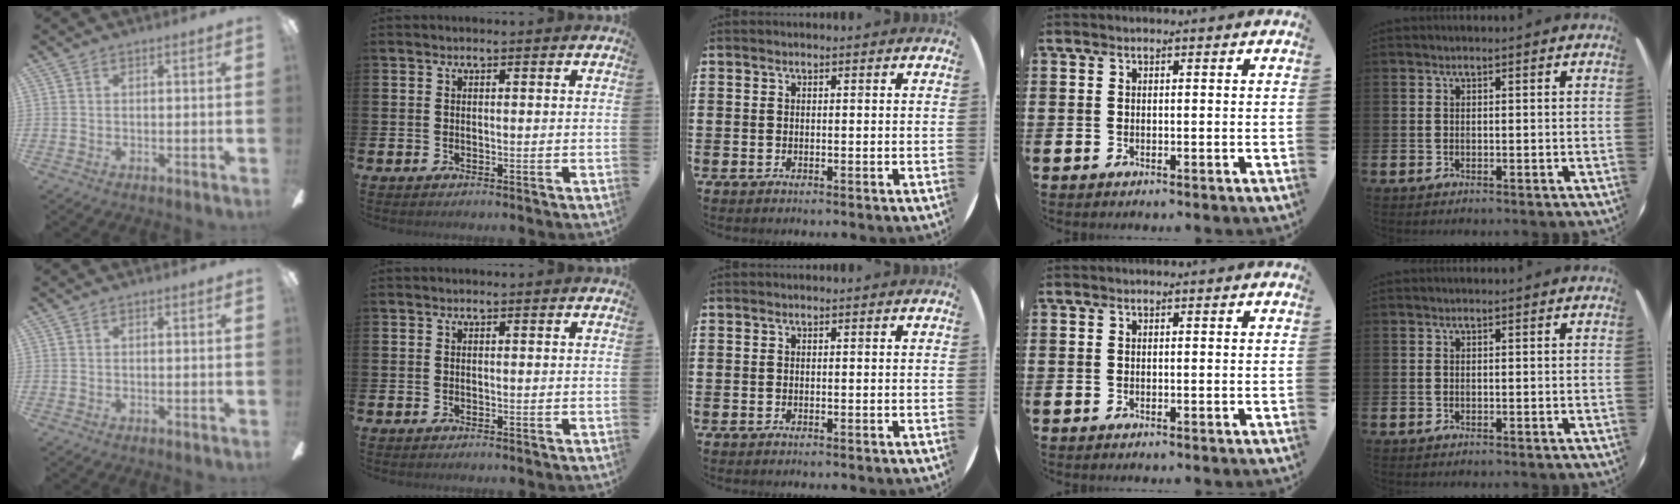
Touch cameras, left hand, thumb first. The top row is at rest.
{}